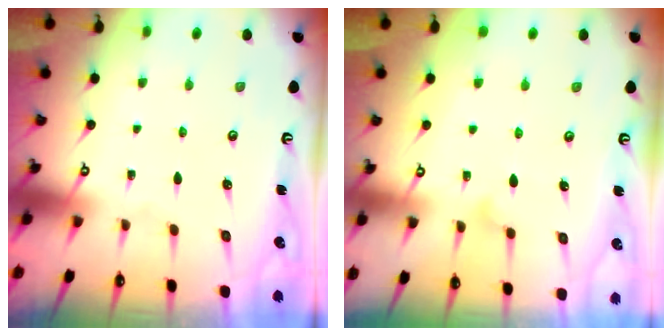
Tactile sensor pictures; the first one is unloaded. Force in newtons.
{"total": 9.0, "press": 9.0, "slide": 0.5}